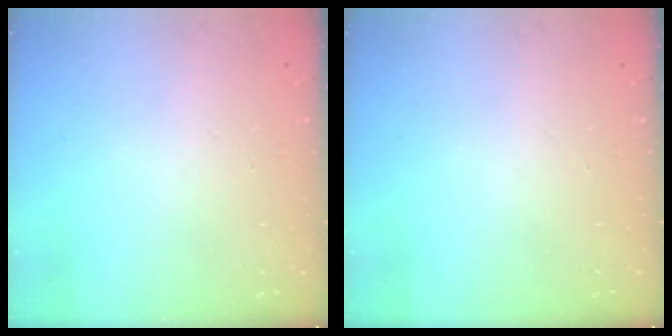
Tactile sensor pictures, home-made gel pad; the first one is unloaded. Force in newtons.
{"total": 0.0}